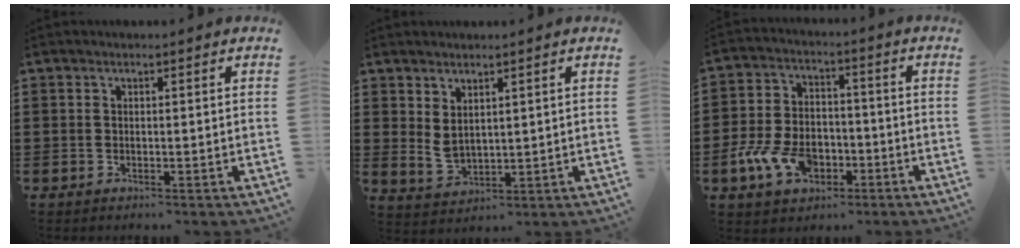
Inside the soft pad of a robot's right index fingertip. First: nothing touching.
{"total": 3.1, "force": [2.2, 1.3, 1.6], "torque": [-0.036, -0.006, 0.045]}
{"total": 8.4, "force": [-3.3, 5.5, 5.5], "torque": [-0.127, 0.011, -0.060]}